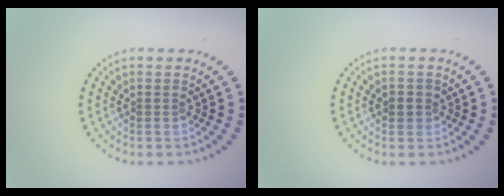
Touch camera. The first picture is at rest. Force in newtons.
{"total": 1.4, "press": 1.3, "slide": 0.4}